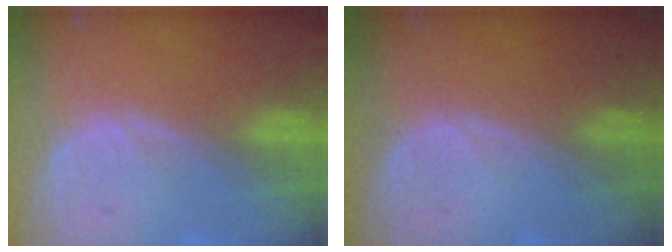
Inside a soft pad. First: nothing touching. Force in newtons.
{"total": 0.0}